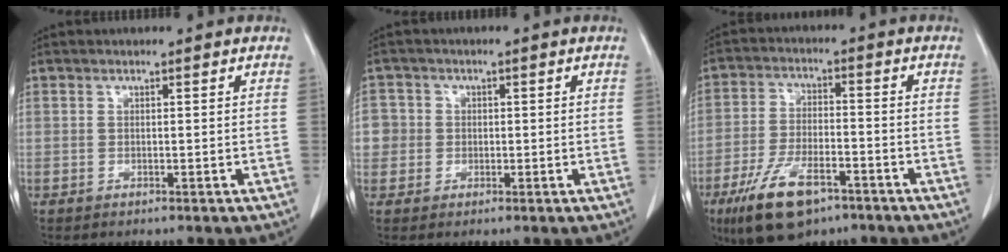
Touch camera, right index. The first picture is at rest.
{"total": 3.9, "force": [0.0, 3.9, 0.2], "torque": [0.009, 0.012, 0.000]}
{"total": 11.7, "force": [-7.1, 4.4, 8.1], "torque": [-0.167, -0.011, -0.122]}